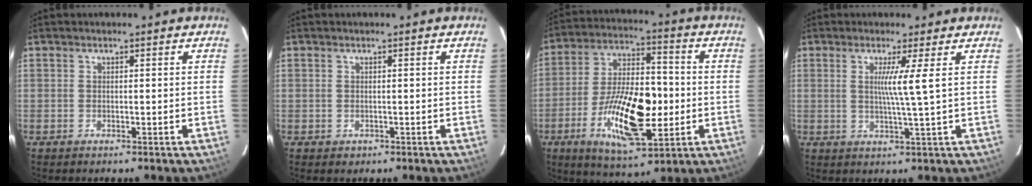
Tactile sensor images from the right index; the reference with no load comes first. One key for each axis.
{"total": 0.7, "fx": -0.2, "fy": 0.7, "fz": 0.1, "tx": -0.004, "ty": 0.003, "tz": 0.002}
{"total": 16.7, "fx": -3.8, "fy": 5.8, "fz": 15.2, "tx": -0.279, "ty": 0.003, "tz": -0.063}
{"total": 4.5, "fx": 1.0, "fy": -1.6, "fz": 4.1, "tx": -0.076, "ty": -0.011, "tz": 0.019}